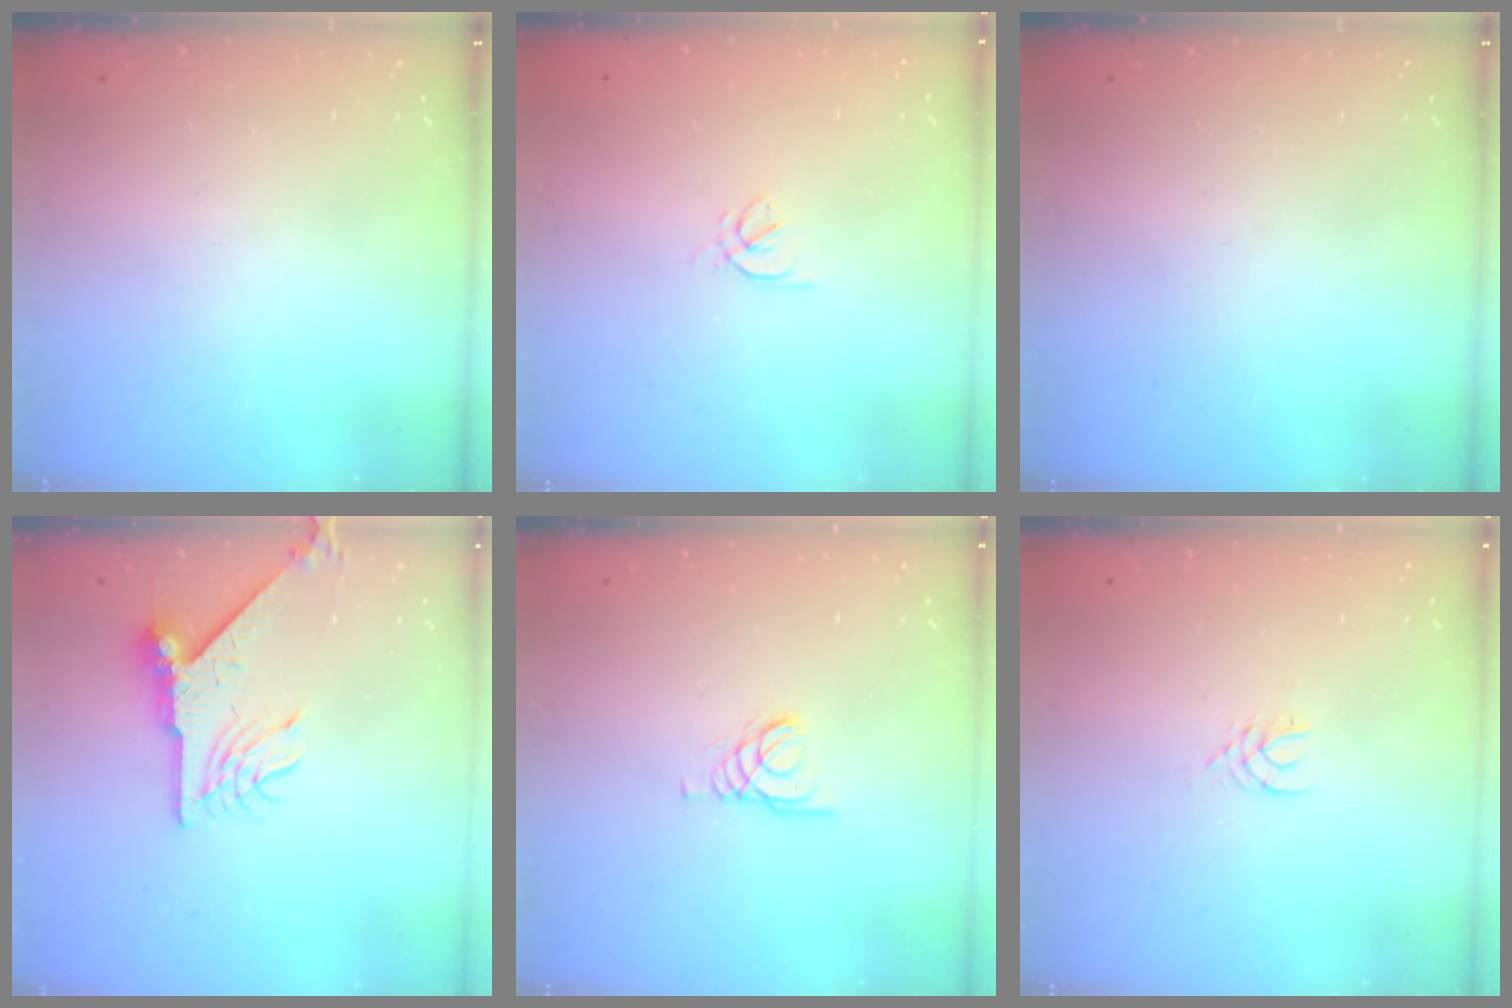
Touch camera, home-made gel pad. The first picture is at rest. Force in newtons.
{"total": 1.6, "press": 1.5, "slide": 0.5}
{"total": 0.0}
{"total": 9.9, "press": 9.8, "slide": 1.1}
{"total": 1.5, "press": 1.4, "slide": 0.1}
{"total": 2.9, "press": 2.9, "slide": 0.4}